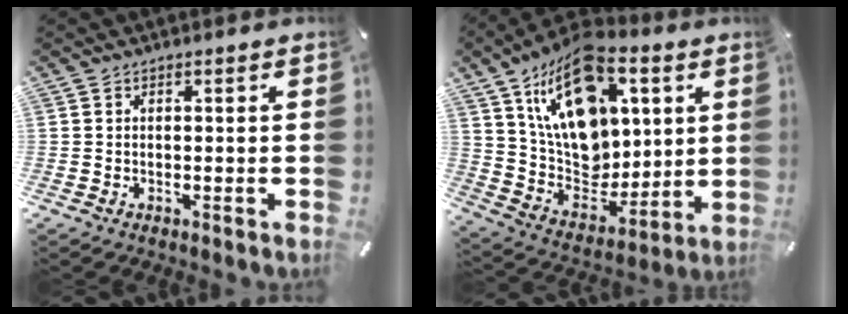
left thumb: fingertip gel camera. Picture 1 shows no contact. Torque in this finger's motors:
{"motor_torque": [2.53, 2.48, 1.61, -1.16, 0.90]}